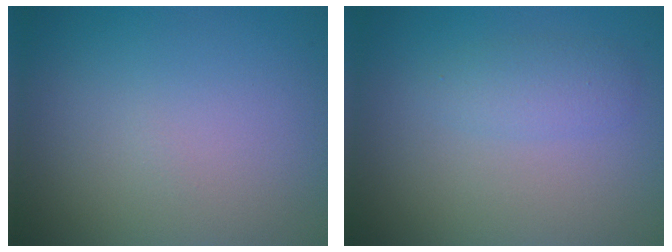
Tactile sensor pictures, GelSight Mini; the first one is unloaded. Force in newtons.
{"total": 1.9, "press": 1.9, "slide": 0.1}